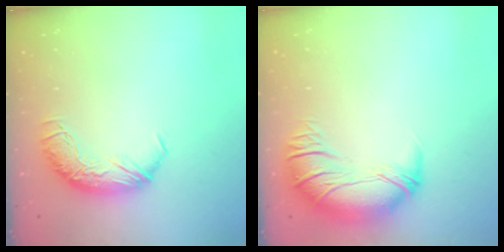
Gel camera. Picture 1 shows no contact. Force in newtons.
{"total": 2.8, "press": 0.2, "slide": 2.8}